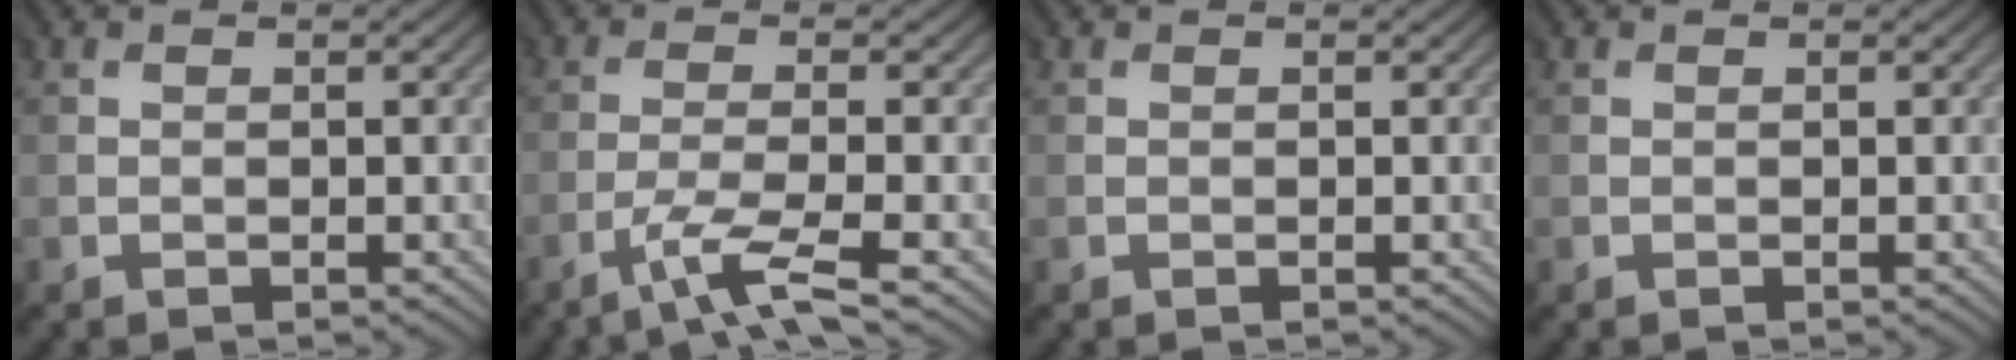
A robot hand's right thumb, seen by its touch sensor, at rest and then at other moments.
{"total": 4.9, "force": [-3.4, 0.1, 3.4], "torque": [-0.065, -0.002, -0.072]}
{"total": 0.0}
{"total": 0.0}